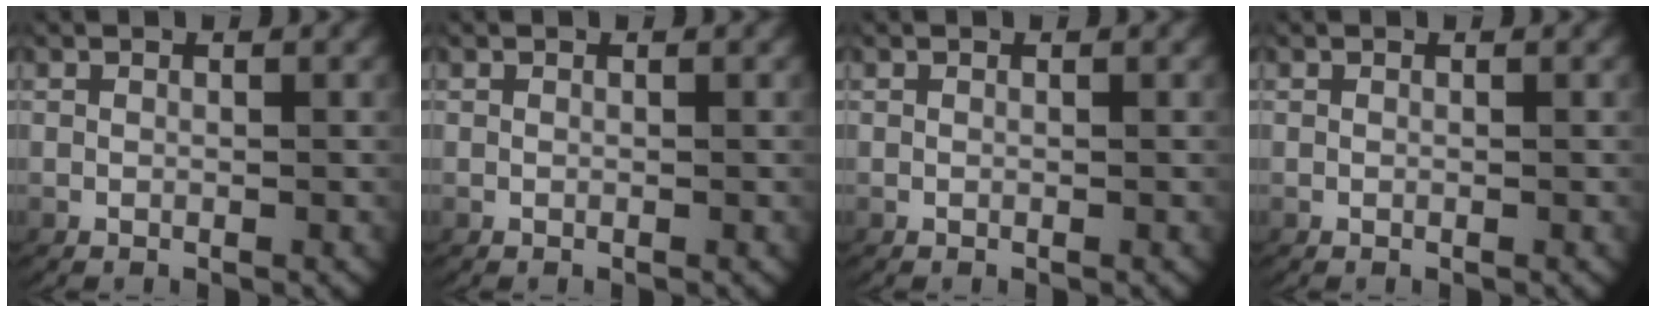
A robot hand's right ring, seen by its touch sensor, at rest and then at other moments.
{"total": 0.0}
{"total": 0.0}
{"total": 0.0}